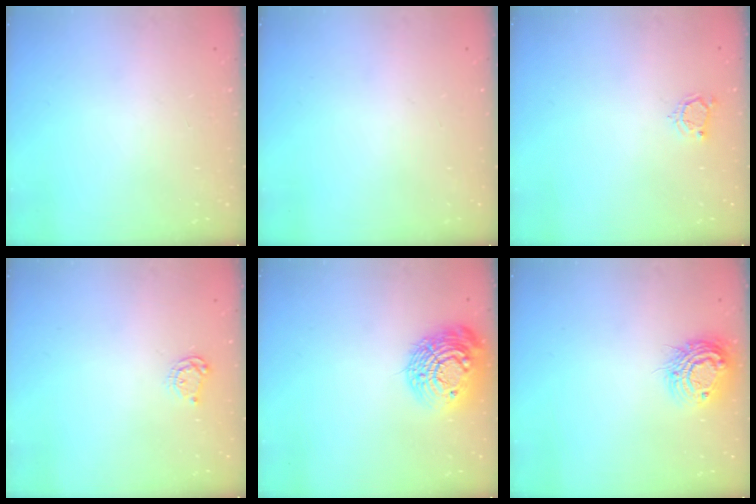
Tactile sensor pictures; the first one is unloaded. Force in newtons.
{"total": 0.0}
{"total": 3.9, "press": 3.9, "slide": 0.5}
{"total": 5.2, "press": 5.2, "slide": 0.6}
{"total": 16.8, "press": 16.7, "slide": 1.5}
{"total": 12.2, "press": 12.1, "slide": 0.9}